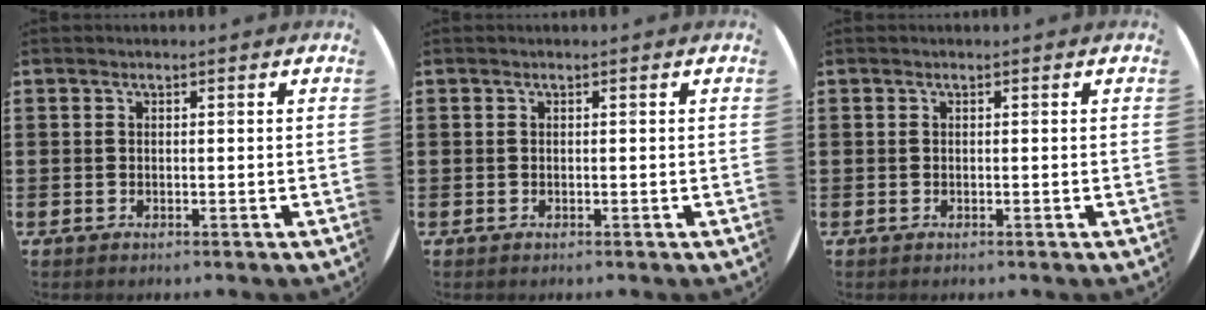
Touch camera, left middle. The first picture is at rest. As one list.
[{"total": 0.0}, {"total": 0.0}]